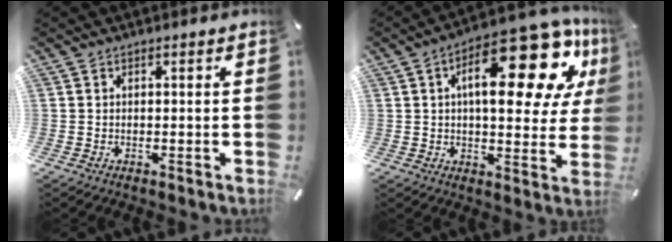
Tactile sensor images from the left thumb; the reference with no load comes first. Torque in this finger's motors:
{"motor_torque": [1.29, 1.78, 2.12, -0.66, 0.47]}